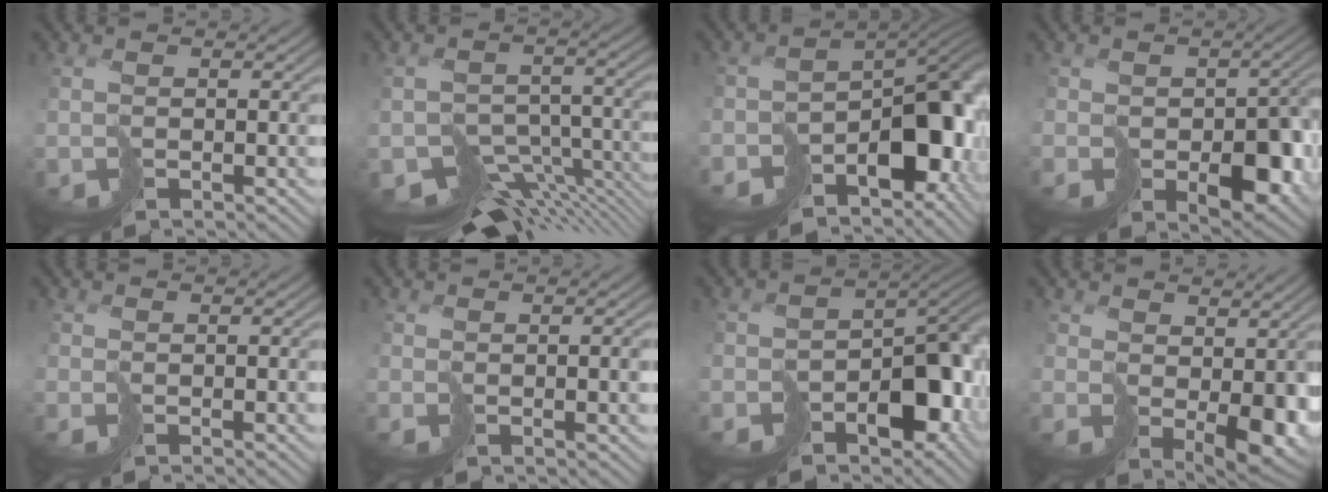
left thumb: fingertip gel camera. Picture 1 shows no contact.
{"total": 9.1, "force": [-6.8, 3.4, 5.0], "torque": [-0.092, -0.019, -0.086]}
{"total": 12.9, "force": [-6.1, 7.0, 9.0], "torque": [-0.106, -0.039, -0.074]}
{"total": 6.1, "force": [-1.9, 4.3, 3.8], "torque": [-0.042, -0.016, -0.024]}
{"total": 1.3, "force": [-0.5, -0.9, -0.8], "torque": [0.021, -0.001, -0.007]}
{"total": 0.8, "force": [-0.3, 0.1, 0.7], "torque": [-0.003, -0.004, 0.001]}
{"total": 12.2, "force": [-6.1, 7.2, 7.7], "torque": [-0.080, -0.034, -0.077]}
{"total": 5.9, "force": [0.7, 4.0, 4.2], "torque": [-0.074, -0.033, 0.033]}